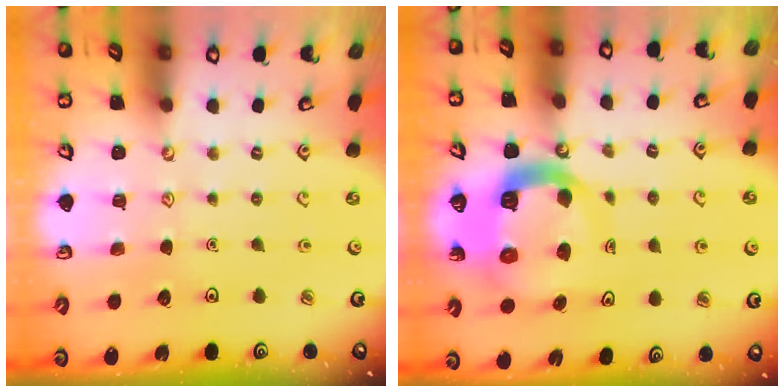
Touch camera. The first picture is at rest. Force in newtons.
{"total": 12.9, "press": 12.8, "slide": 1.6}